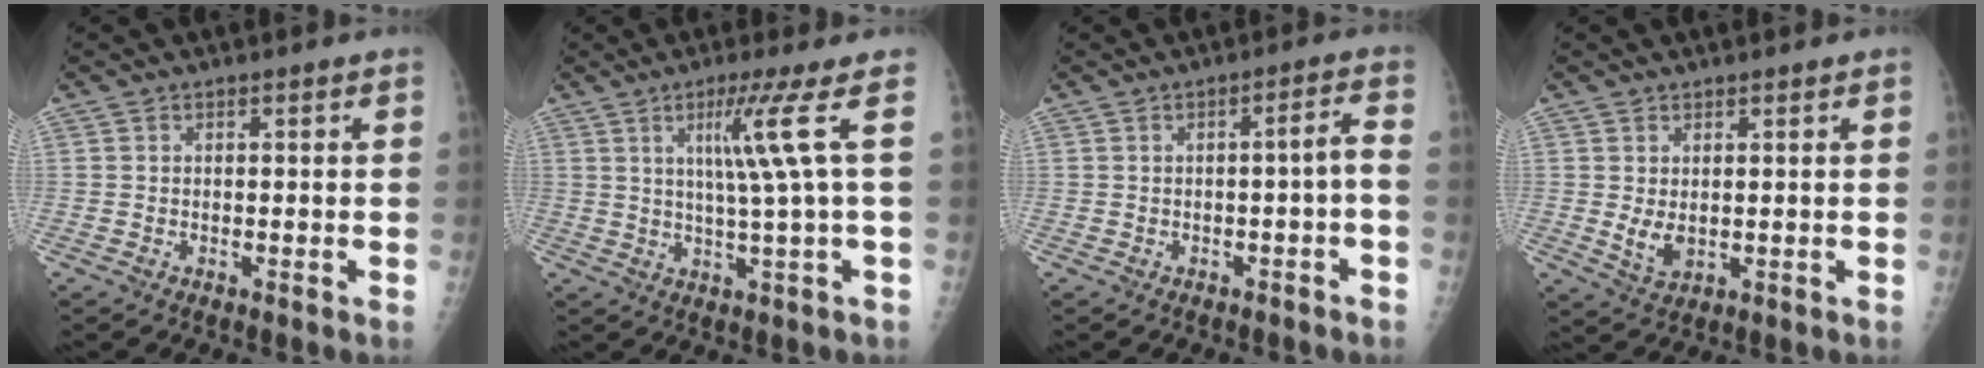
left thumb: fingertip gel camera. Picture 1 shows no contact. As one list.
[{"total": 7.6, "force": [2.3, -1.9, 7.0], "torque": [-0.140, -0.014, 0.050]}, {"total": 3.0, "force": [-1.2, 0.4, 2.7], "torque": [-0.045, 0.030, -0.015]}, {"total": 3.6, "force": [0.6, 2.4, 2.7], "torque": [-0.041, -0.012, 0.020]}]